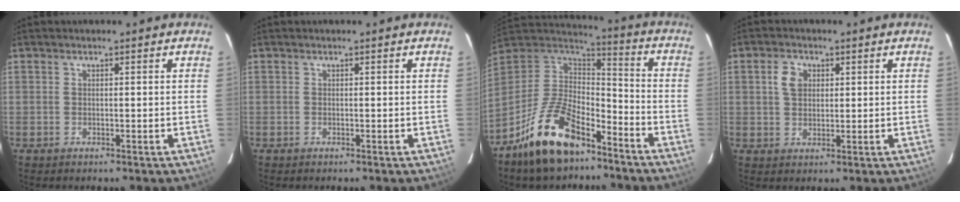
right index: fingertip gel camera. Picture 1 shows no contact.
{"total": 0.0}
{"total": 19.1, "force": [-12.7, 8.8, 11.3], "torque": [-0.238, 0.005, -0.225]}
{"total": 4.2, "force": [1.3, 3.1, 2.5], "torque": [-0.043, 0.012, 0.025]}